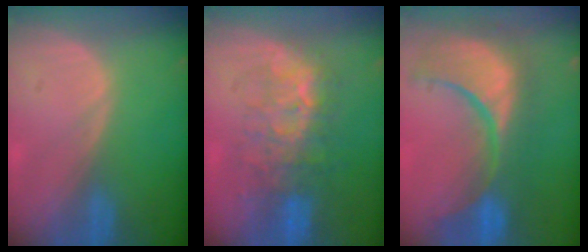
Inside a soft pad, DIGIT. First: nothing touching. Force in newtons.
{"total": 8.9, "press": 8.3, "slide": 3.3}
{"total": 13.0, "press": 11.5, "slide": 6.1}